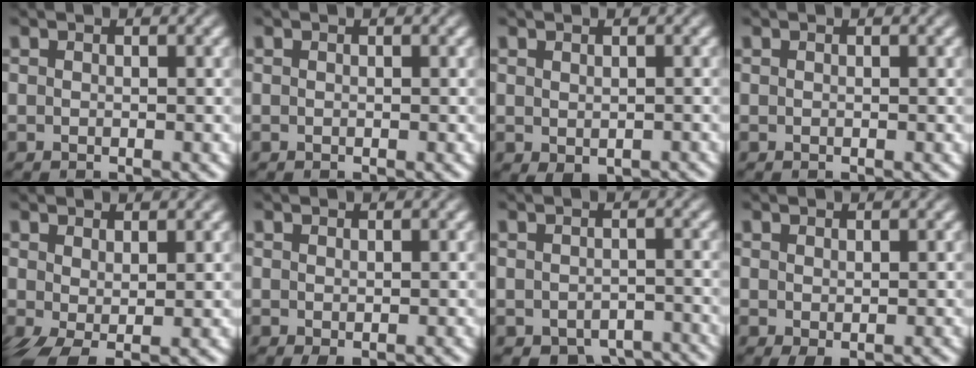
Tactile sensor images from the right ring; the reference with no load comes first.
{"total": 0.0}
{"total": 1.9, "force": [-1.0, 1.3, 1.0], "torque": [-0.012, -0.017, -0.004]}
{"total": 0.0}
{"total": 2.4, "force": [-1.0, 1.1, 1.9], "torque": [-0.039, -0.018, -0.002]}
{"total": 1.0, "force": [-0.3, 0.6, 0.7], "torque": [-0.010, -0.006, 0.002]}
{"total": 6.4, "force": [-5.3, 3.1, 1.8], "torque": [-0.008, -0.023, -0.079]}
{"total": 1.4, "force": [-0.5, 0.9, 1.0], "torque": [-0.014, -0.009, 0.002]}